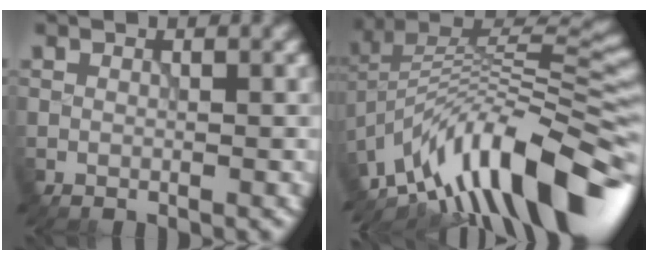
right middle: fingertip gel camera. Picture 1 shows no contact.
{"total": 13.0, "force": [-6.8, 4.5, 10.2], "torque": [-0.174, 0.042, -0.126]}